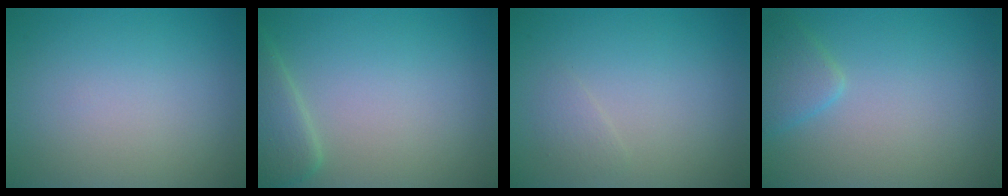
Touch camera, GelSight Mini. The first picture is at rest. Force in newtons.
{"total": 2.8, "press": 2.8, "slide": 0.2}
{"total": 0.9, "press": 0.9, "slide": 0.0}
{"total": 2.1, "press": 2.1, "slide": 0.1}